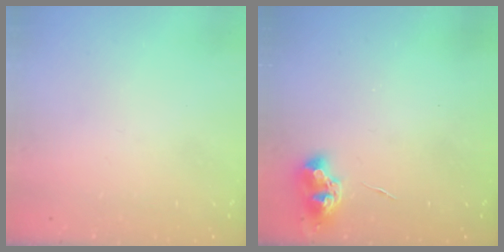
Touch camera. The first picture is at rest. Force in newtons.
{"total": 7.7, "press": 7.6, "slide": 0.8}